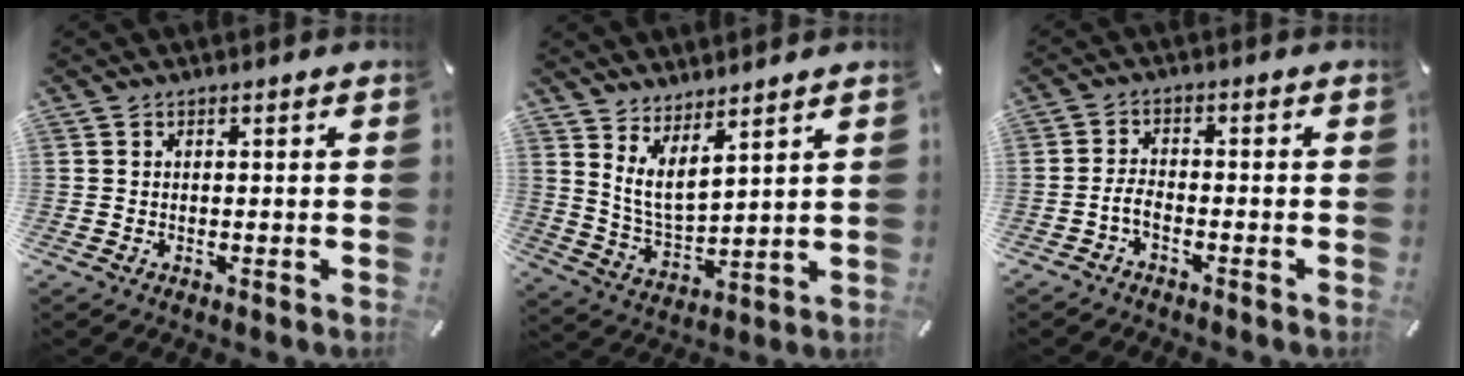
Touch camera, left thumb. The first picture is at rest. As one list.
[{"total": 7.1, "force": [5.4, 2.2, 4.0], "torque": [-0.103, -0.030, 0.101]}, {"total": 3.4, "force": [-2.1, 1.7, 2.1], "torque": [-0.051, 0.008, -0.042]}]